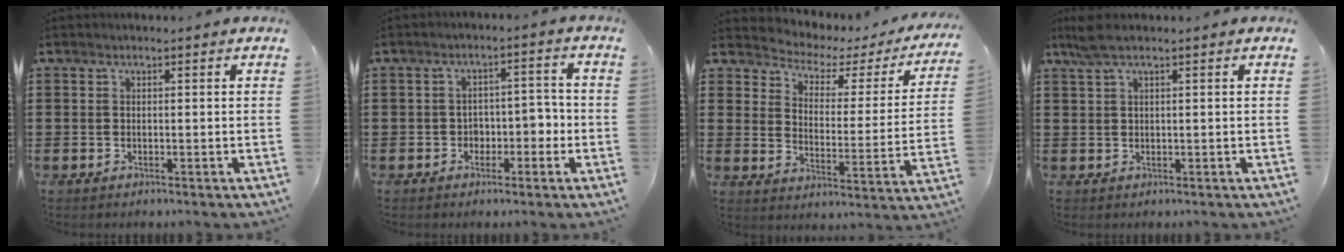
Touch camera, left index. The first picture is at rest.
{"total": 3.5, "force": [-1.7, 2.6, 1.8], "torque": [-0.033, 0.005, -0.041]}
{"total": 2.7, "force": [2.1, 1.4, 0.9], "torque": [-0.038, -0.020, 0.024]}
{"total": 2.5, "force": [1.4, 0.3, 2.1], "torque": [-0.043, -0.001, 0.025]}